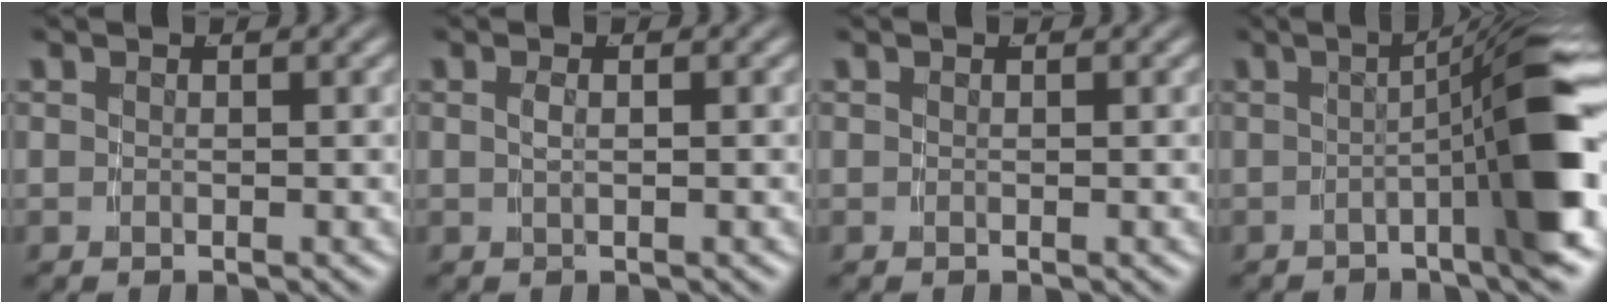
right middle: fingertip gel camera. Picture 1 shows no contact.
{"total": 0.9, "force": [-0.1, -0.5, 0.7], "torque": [-0.011, -0.001, 0.003]}
{"total": 0.0}
{"total": 7.9, "force": [-1.1, 0.3, 7.8], "torque": [-0.099, 0.015, -0.023]}